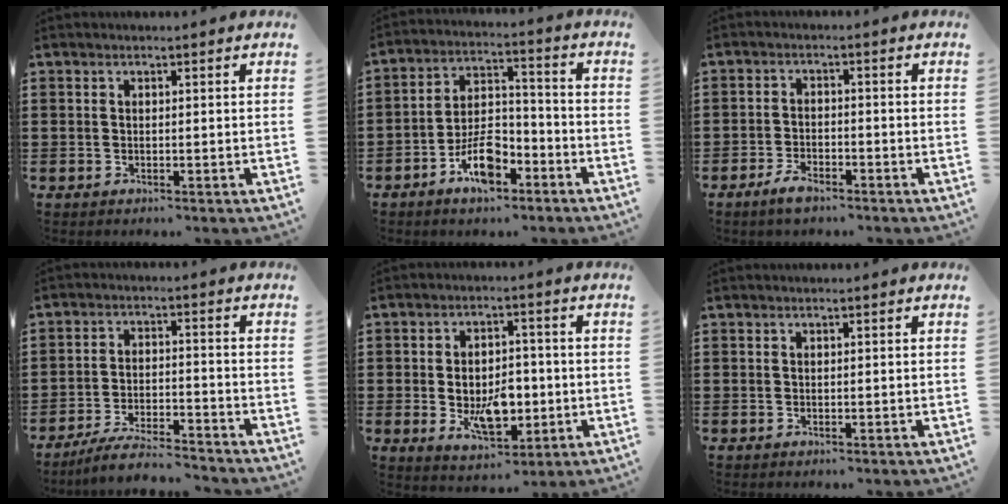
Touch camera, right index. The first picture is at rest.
{"total": 8.3, "force": [-5.0, 3.7, 5.5], "torque": [-0.111, 0.011, -0.092]}
{"total": 2.8, "force": [-2.1, 1.1, 1.5], "torque": [-0.034, 0.006, -0.044]}
{"total": 6.0, "force": [-5.6, 0.2, 2.0], "torque": [-0.045, -0.005, -0.109]}
{"total": 7.8, "force": [-1.2, 4.6, 6.1], "torque": [-0.105, -0.003, -0.029]}
{"total": 0.0}